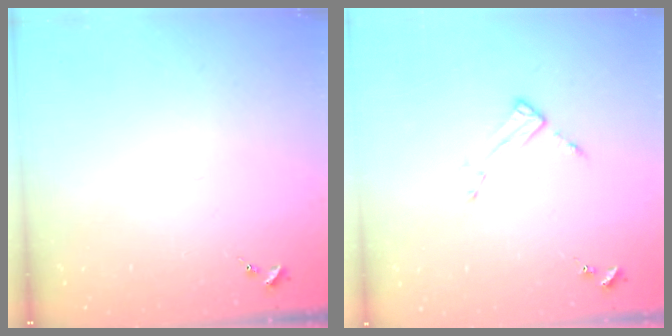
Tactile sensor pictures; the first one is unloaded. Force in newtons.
{"total": 2.6, "press": 2.6, "slide": 0.4}